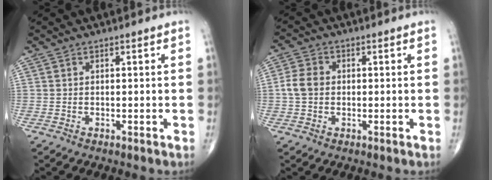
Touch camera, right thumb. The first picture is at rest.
{"total": 4.6, "force": [-0.1, 3.6, 2.9], "torque": [-0.058, 0.010, -0.007]}